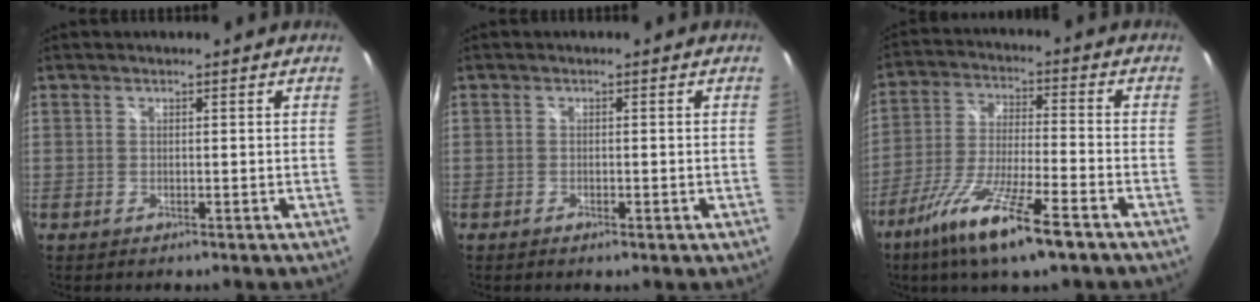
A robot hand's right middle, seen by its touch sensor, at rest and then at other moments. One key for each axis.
{"total": 1.1, "fx": -0.6, "fy": 0.3, "fz": 0.9, "tx": -0.013, "ty": -0.001, "tz": -0.011}
{"total": 14.5, "fx": -9.1, "fy": 1.7, "fz": 11.1, "tx": -0.228, "ty": -0.033, "tz": -0.169}